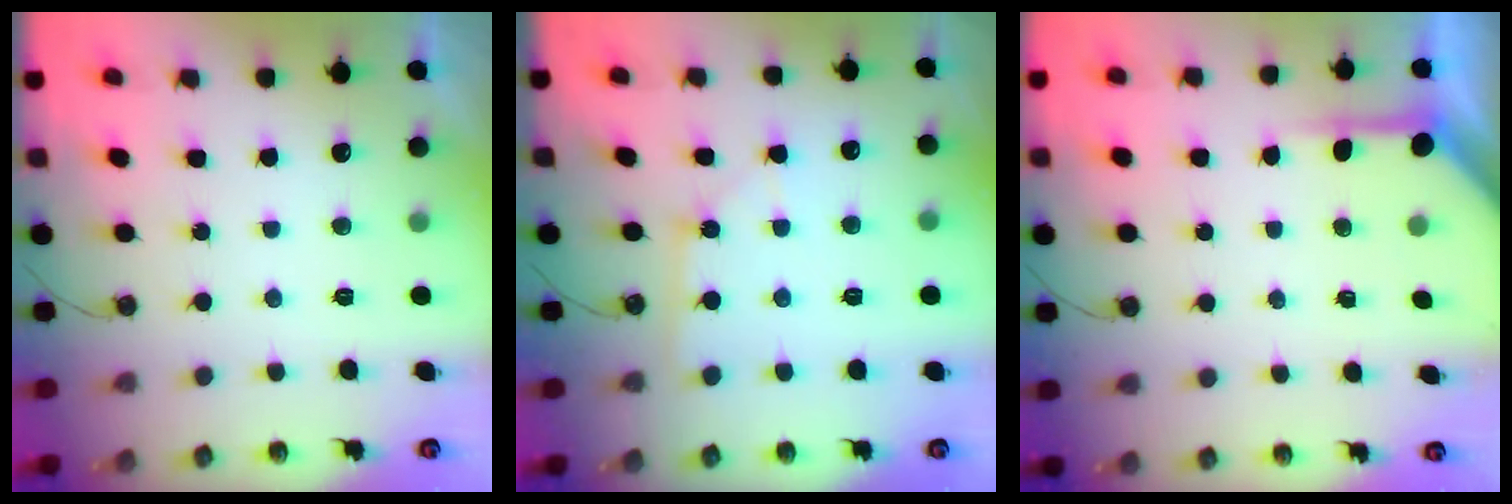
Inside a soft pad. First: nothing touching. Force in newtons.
{"total": 3.5, "press": 3.5, "slide": 0.5}
{"total": 4.1, "press": 4.1, "slide": 0.3}